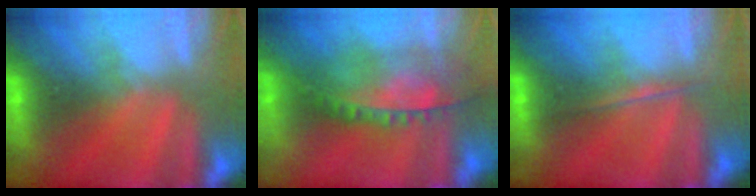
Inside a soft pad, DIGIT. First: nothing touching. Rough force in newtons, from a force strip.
{"total": 8.7}
{"total": 1.7}